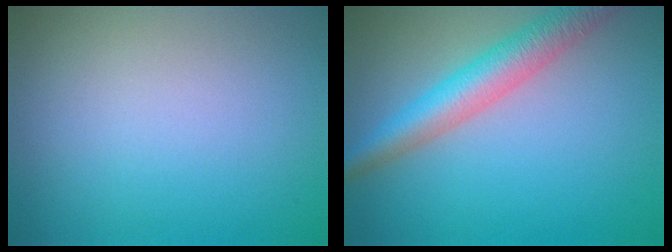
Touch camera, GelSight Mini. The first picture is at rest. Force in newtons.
{"total": 4.9, "press": 4.9, "slide": 0.2}